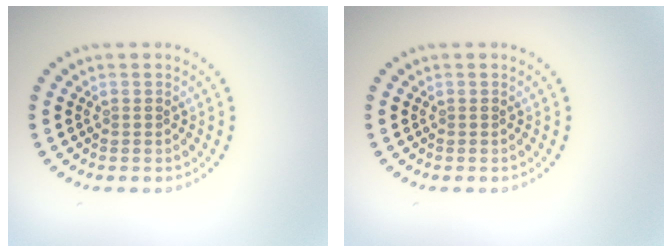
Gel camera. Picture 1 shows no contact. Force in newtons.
{"total": 0.0}